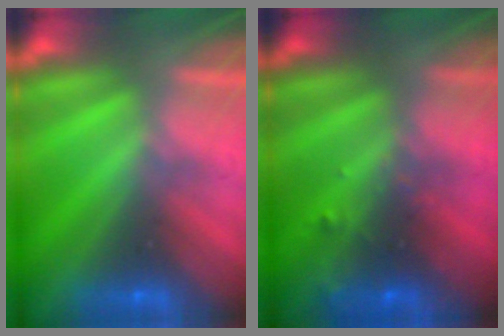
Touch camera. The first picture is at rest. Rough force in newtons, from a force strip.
{"total": 6.9}